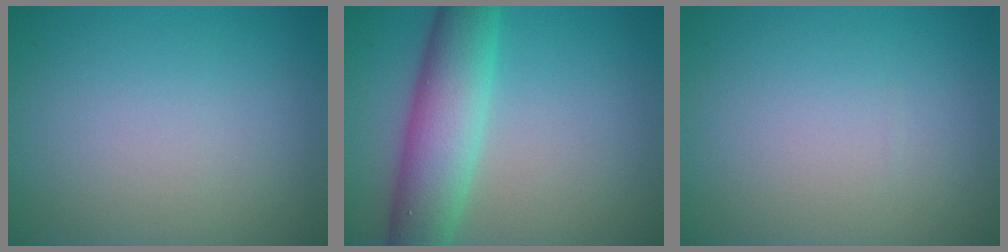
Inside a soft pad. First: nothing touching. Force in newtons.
{"total": 7.3, "press": 7.3, "slide": 0.3}
{"total": 0.0}